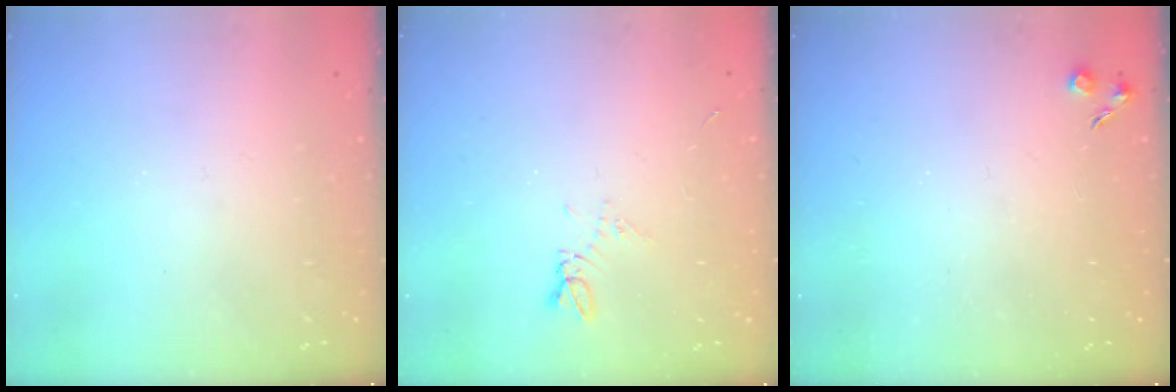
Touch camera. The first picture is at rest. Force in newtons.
{"total": 5.0, "press": 4.9, "slide": 0.7}
{"total": 3.6, "press": 3.6, "slide": 0.5}